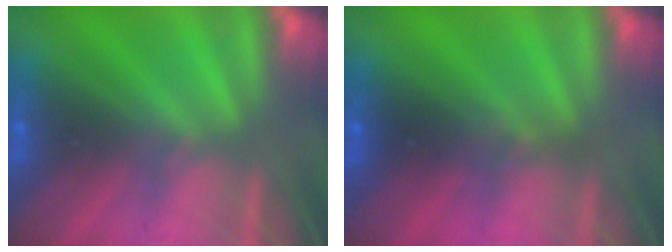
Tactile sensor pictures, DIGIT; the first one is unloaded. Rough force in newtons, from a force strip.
{"total": 2.2}